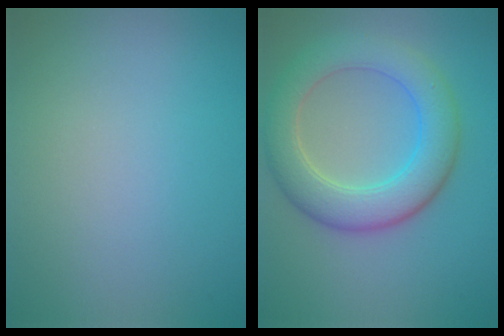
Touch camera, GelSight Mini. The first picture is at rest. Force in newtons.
{"total": 6.4, "press": 6.4, "slide": 0.4}